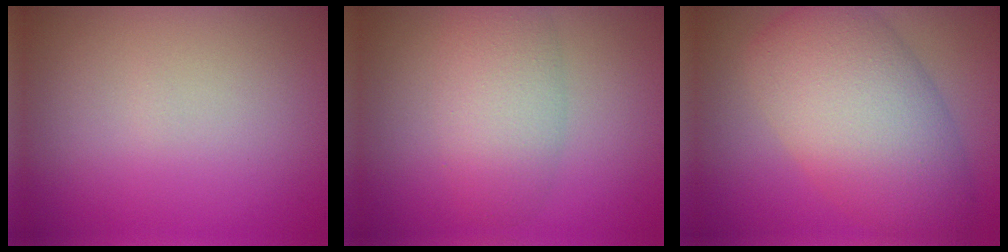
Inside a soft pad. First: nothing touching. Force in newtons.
{"total": 4.5, "press": 4.5, "slide": 0.2}
{"total": 9.6, "press": 9.6, "slide": 0.2}